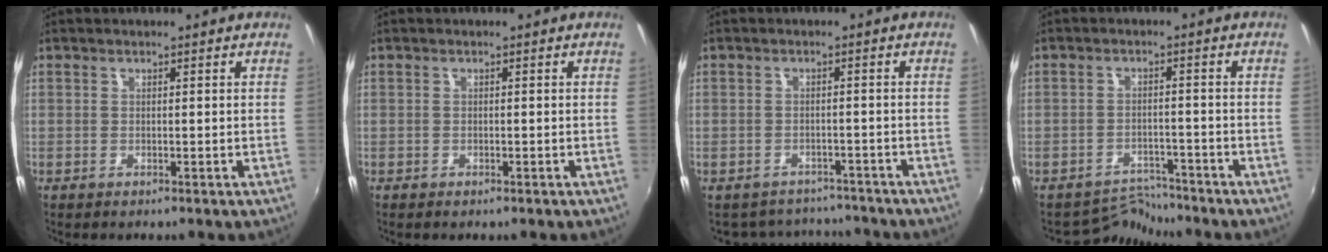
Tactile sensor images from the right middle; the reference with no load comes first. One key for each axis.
{"total": 0.7, "fx": -0.6, "fy": 0.4, "fz": 0.2, "tx": -0.007, "ty": -0.005, "tz": -0.011}
{"total": 8.1, "fx": -7.2, "fy": 3.5, "fz": 1.2, "tx": -0.033, "ty": 0.014, "tz": -0.095}
{"total": 4.6, "fx": -4.3, "fy": 0.4, "fz": -1.4, "tx": 0.014, "ty": 0.011, "tz": -0.072}